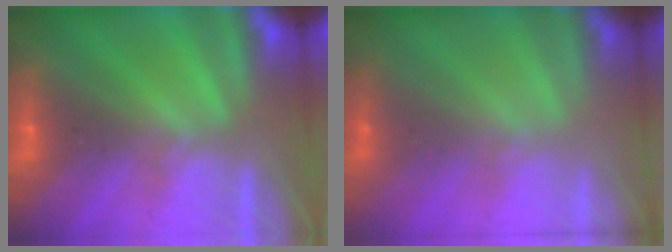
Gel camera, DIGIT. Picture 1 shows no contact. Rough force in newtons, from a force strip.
{"total": 1.7}